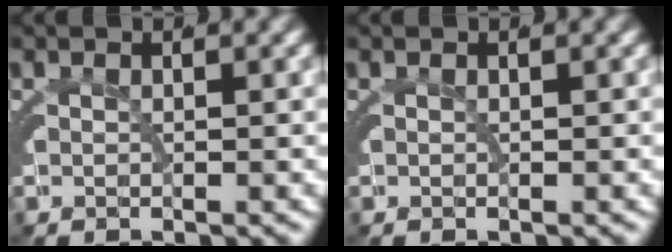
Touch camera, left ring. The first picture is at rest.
{"total": 0.0}